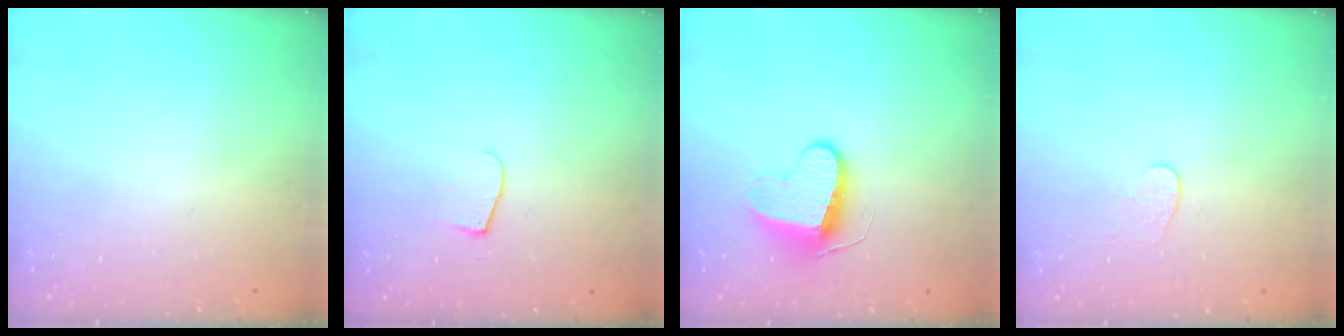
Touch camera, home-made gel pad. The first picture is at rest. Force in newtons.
{"total": 5.3, "press": 5.2, "slide": 0.6}
{"total": 9.2, "press": 9.2, "slide": 0.4}
{"total": 3.2, "press": 3.2, "slide": 0.3}